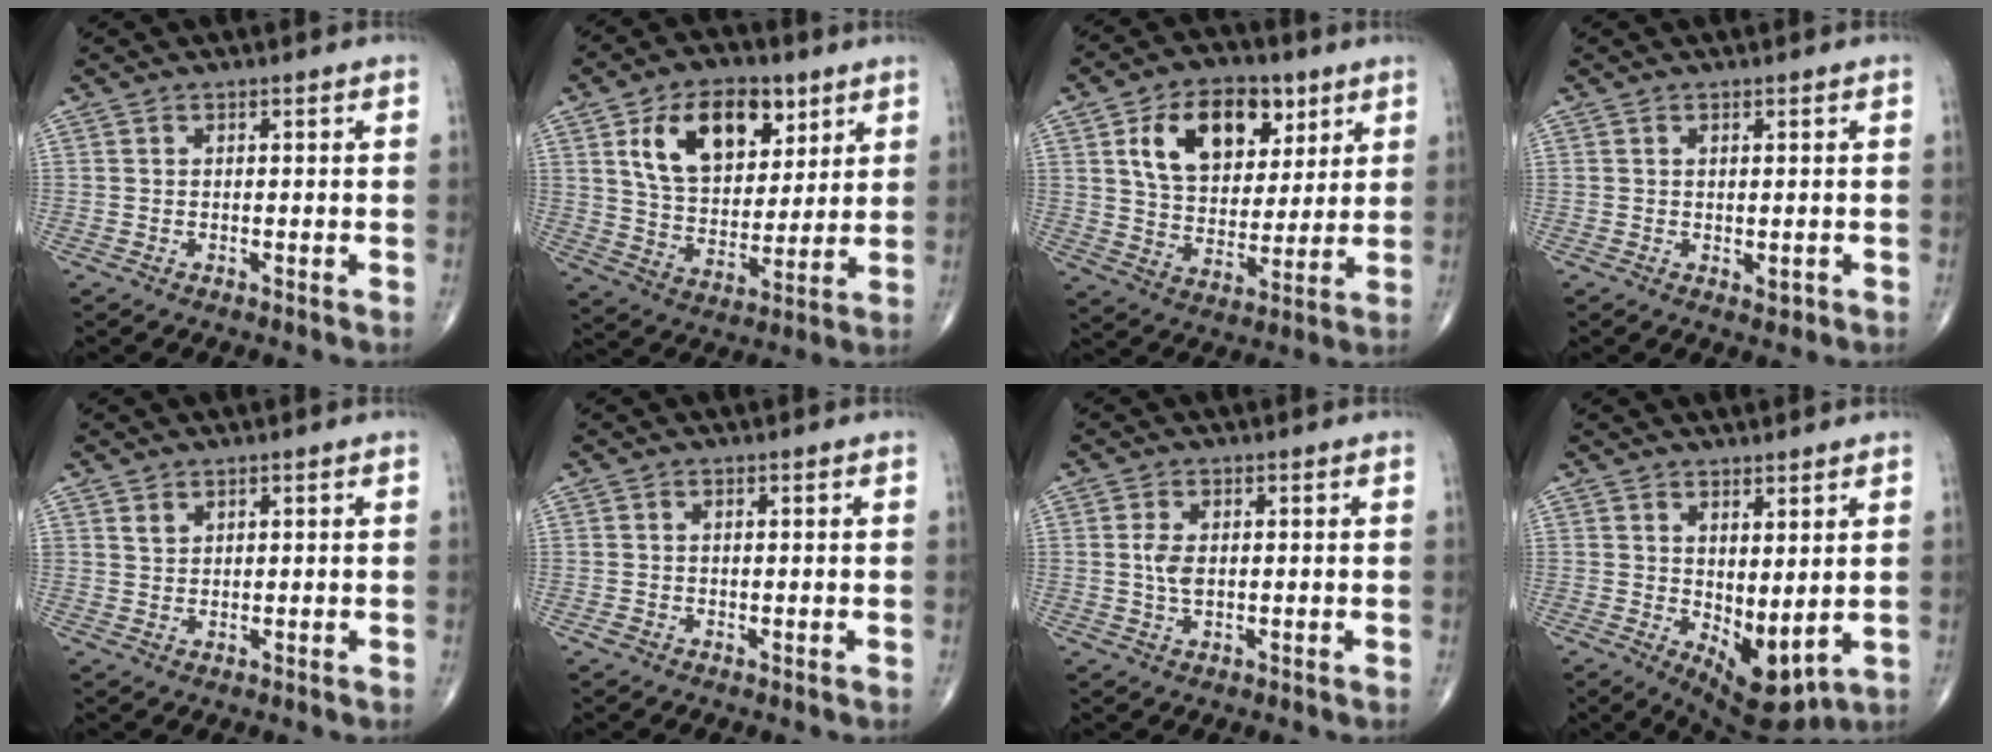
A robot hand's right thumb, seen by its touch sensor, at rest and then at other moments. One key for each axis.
{"total": 17.1, "fx": 7.3, "fy": 10.5, "fz": 11.3, "tx": -0.144, "ty": -0.028, "tz": 0.135}
{"total": 17.1, "fx": 6.8, "fy": 11.1, "fz": 11.0, "tx": -0.139, "ty": -0.021, "tz": 0.121}
{"total": 1.7, "fx": -0.3, "fy": 0.9, "fz": 1.4, "tx": -0.009, "ty": -0.003, "tz": 0.000}
{"total": 1.6, "fx": 1.1, "fy": 1.0, "fz": 0.5, "tx": 0.003, "ty": -0.008, "tz": 0.020}
{"total": 0.7, "fx": -0.2, "fy": 0.6, "fz": 0.2, "tx": 0.000, "ty": 0.003, "tz": -0.004}
{"total": 3.2, "fx": 0.2, "fy": 1.8, "fz": 2.7, "tx": -0.054, "ty": 0.000, "tz": 0.004}
{"total": 8.3, "fx": 0.2, "fy": 3.9, "fz": 7.4, "tx": -0.094, "ty": -0.019, "tz": 0.023}